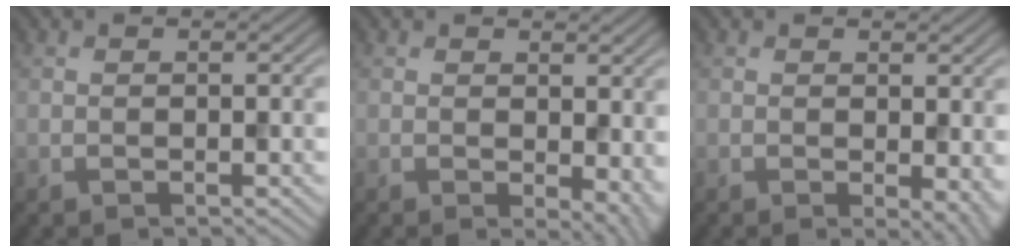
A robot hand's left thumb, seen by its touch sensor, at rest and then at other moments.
{"total": 5.1, "force": [0.1, 2.9, 4.2], "torque": [-0.047, -0.014, 0.011]}
{"total": 3.5, "force": [0.0, 1.6, 3.2], "torque": [-0.035, -0.008, 0.002]}